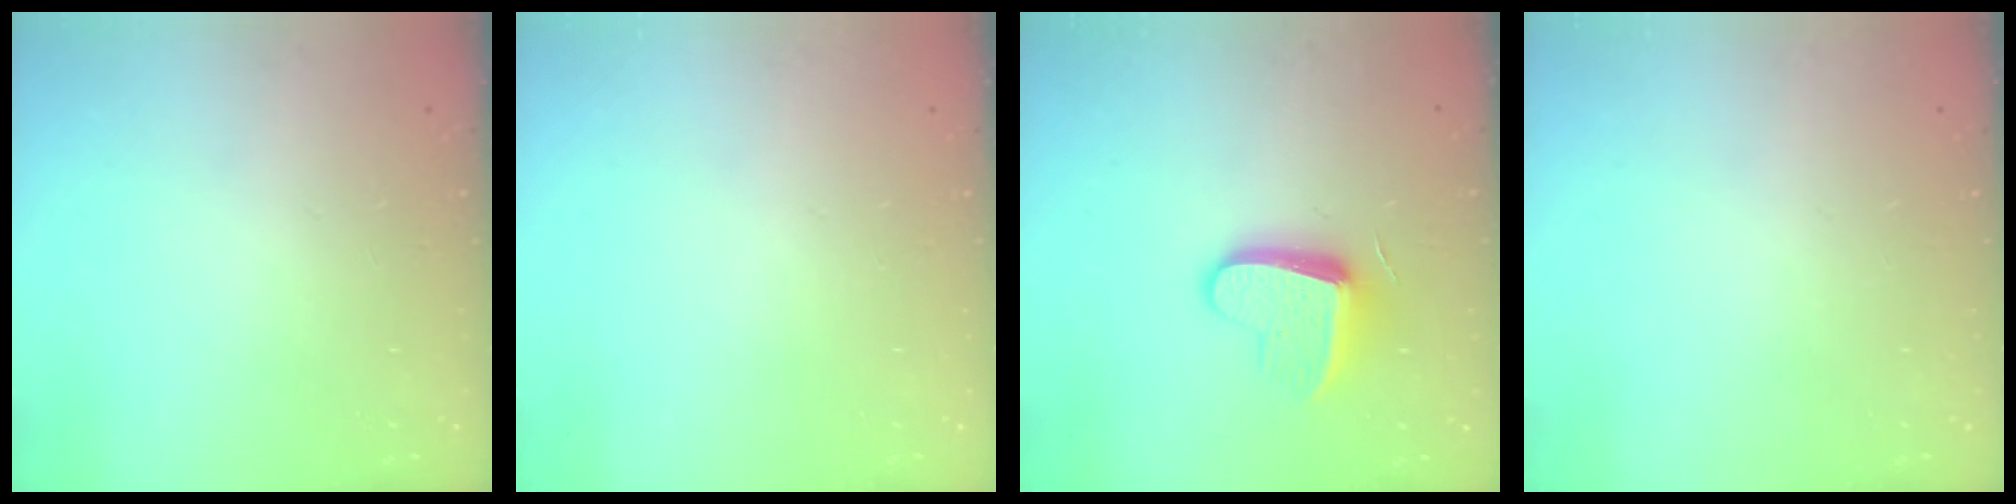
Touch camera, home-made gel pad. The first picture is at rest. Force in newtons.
{"total": 0.0}
{"total": 11.6, "press": 11.6, "slide": 0.5}
{"total": 0.0}